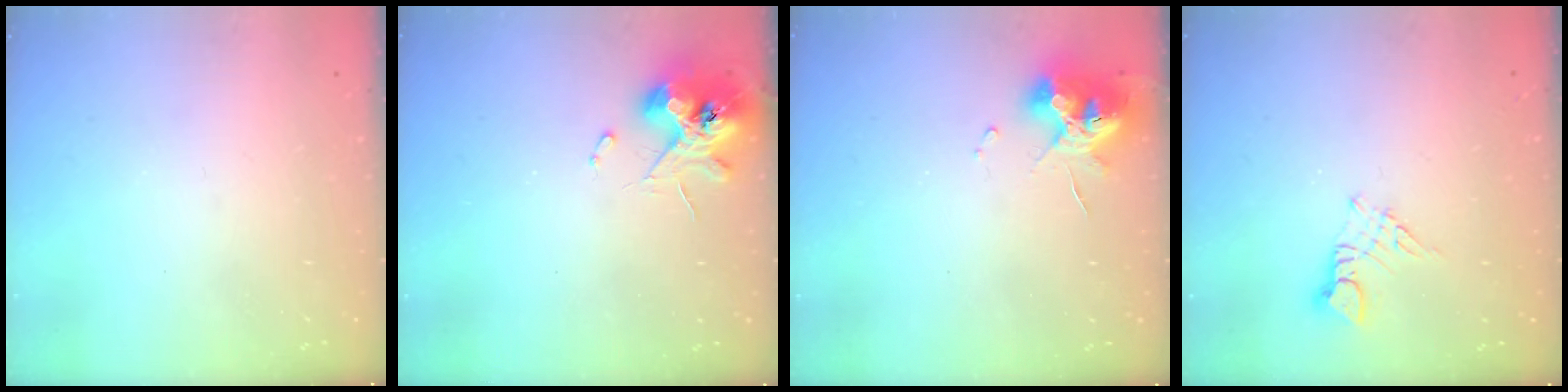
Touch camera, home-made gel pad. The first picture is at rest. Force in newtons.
{"total": 11.2, "press": 11.1, "slide": 1.4}
{"total": 11.7, "press": 11.6, "slide": 1.3}
{"total": 3.4, "press": 3.4, "slide": 0.4}